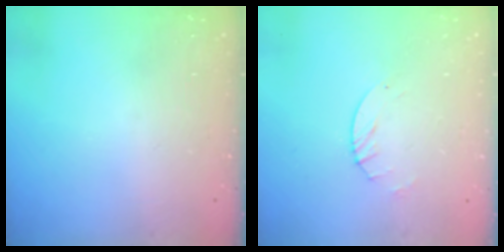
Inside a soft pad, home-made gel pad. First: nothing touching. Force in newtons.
{"total": 2.6, "press": 2.5, "slide": 0.4}